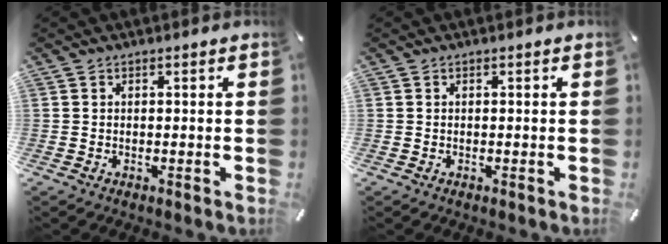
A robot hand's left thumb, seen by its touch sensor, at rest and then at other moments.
{"total": 0.0}